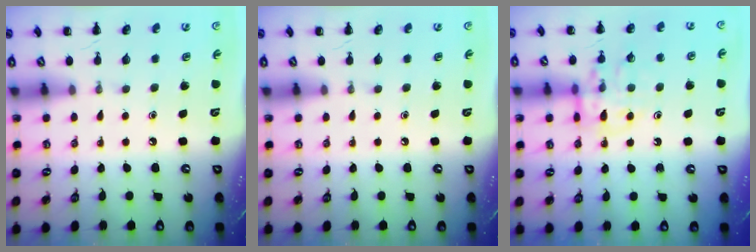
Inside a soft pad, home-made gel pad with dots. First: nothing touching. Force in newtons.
{"total": 0.0}
{"total": 11.3, "press": 11.2, "slide": 1.6}